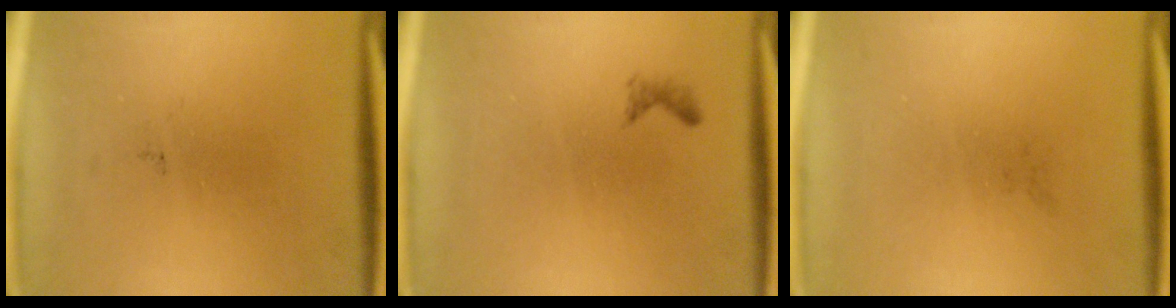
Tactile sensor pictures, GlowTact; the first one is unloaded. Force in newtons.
{"total": 0.6}
{"total": 0.0}